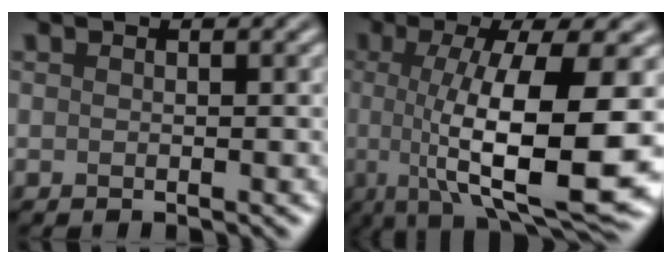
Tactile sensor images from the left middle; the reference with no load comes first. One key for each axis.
{"total": 13.1, "fx": -1.0, "fy": 3.6, "fz": 12.5, "tx": -0.175, "ty": -0.010, "tz": -0.013}